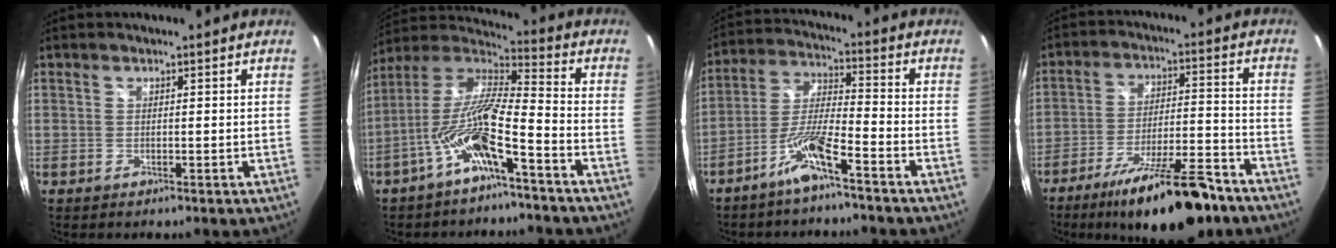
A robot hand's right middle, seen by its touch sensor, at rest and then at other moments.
{"total": 12.3, "force": [-6.1, 2.0, 10.4], "torque": [-0.205, 0.000, -0.112]}
{"total": 7.9, "force": [-5.5, 0.2, 5.6], "torque": [-0.127, 0.008, -0.103]}
{"total": 18.4, "force": [-14.0, 4.2, 11.2], "torque": [-0.196, -0.017, -0.213]}